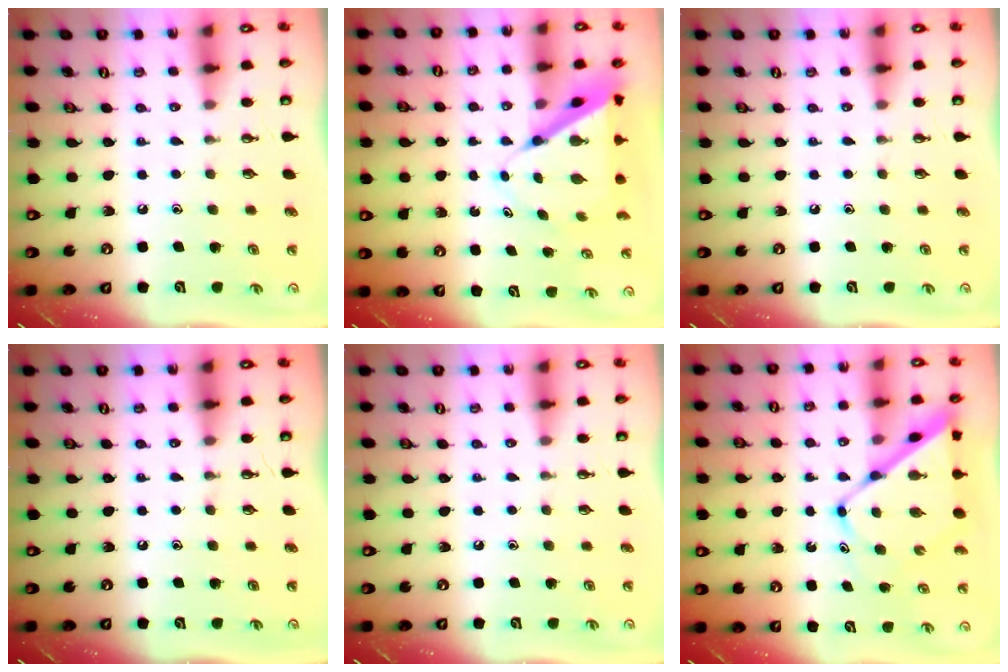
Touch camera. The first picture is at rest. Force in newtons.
{"total": 8.1, "press": 8.1, "slide": 0.8}
{"total": 0.0}
{"total": 0.0}
{"total": 0.0}
{"total": 11.6, "press": 11.5, "slide": 0.9}